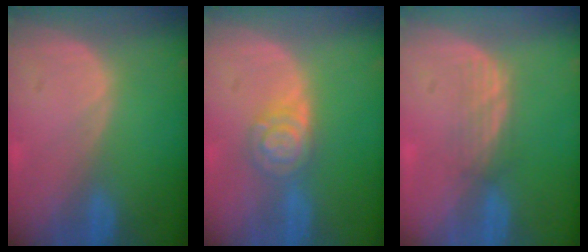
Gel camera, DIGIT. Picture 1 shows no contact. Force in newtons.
{"total": 5.2, "press": 5.2, "slide": 0.2}
{"total": 2.9, "press": 2.6, "slide": 1.2}